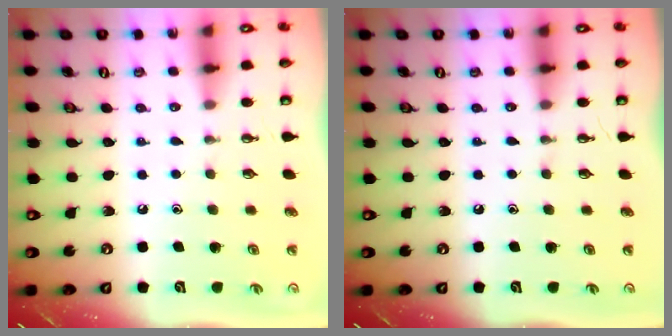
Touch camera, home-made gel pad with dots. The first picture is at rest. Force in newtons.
{"total": 0.0}